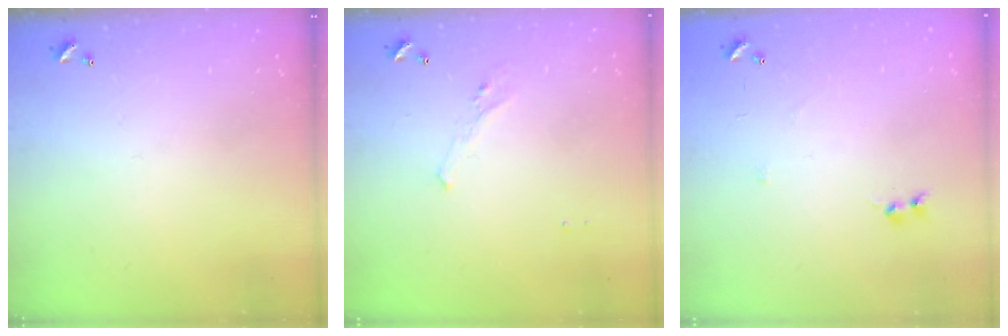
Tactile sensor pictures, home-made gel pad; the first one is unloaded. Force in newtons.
{"total": 0.8, "press": 0.4, "slide": 0.7}
{"total": 5.9, "press": 5.9, "slide": 0.7}